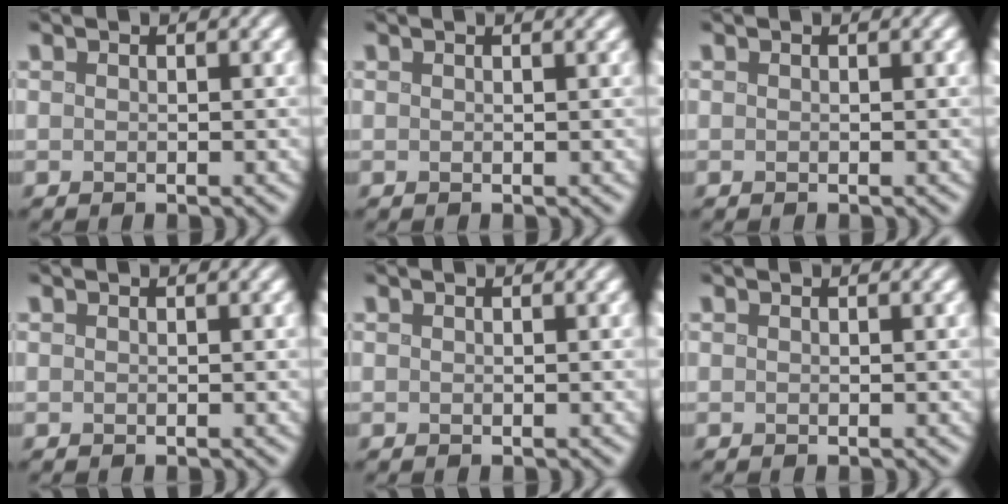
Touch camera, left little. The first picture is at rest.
{"total": 1.1, "force": [0.7, 0.4, 0.8], "torque": [-0.006, 0.004, 0.007]}
{"total": 0.0}
{"total": 0.0}
{"total": 0.0}
{"total": 0.0}